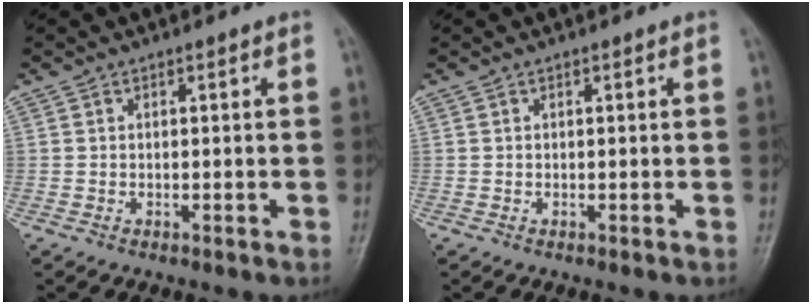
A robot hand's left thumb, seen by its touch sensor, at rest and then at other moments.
{"total": 0.0}